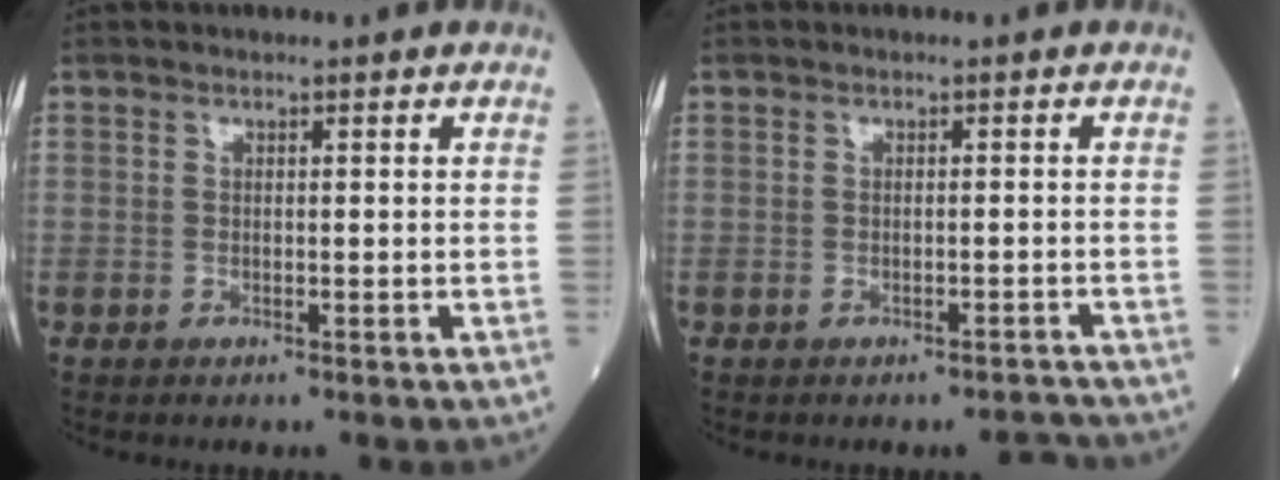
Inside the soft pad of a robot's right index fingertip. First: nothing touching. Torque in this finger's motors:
{"motor_torque": [-0.05, -0.09, 0.02, 0.02]}